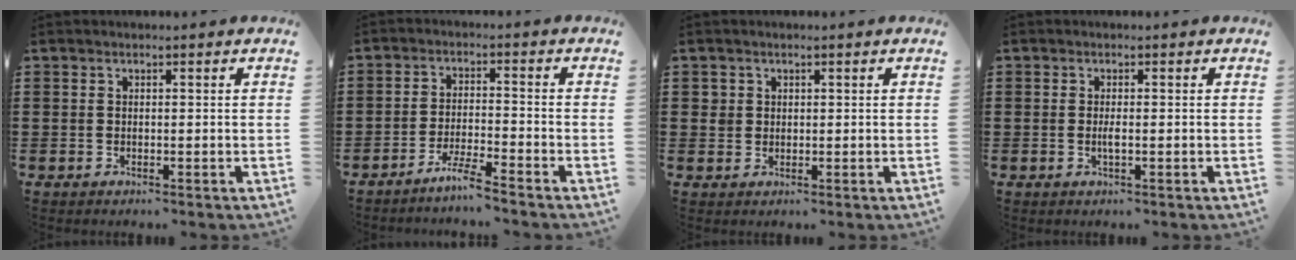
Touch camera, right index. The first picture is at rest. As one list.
[{"total": 4.1, "force": [-3.7, -0.5, 1.7], "torque": [-0.044, -0.009, -0.075]}, {"total": 1.5, "force": [0.4, 1.5, 0.2], "torque": [-0.010, 0.008, 0.008]}, {"total": 1.5, "force": [-0.4, 0.2, 1.4], "torque": [-0.036, -0.005, -0.009]}]